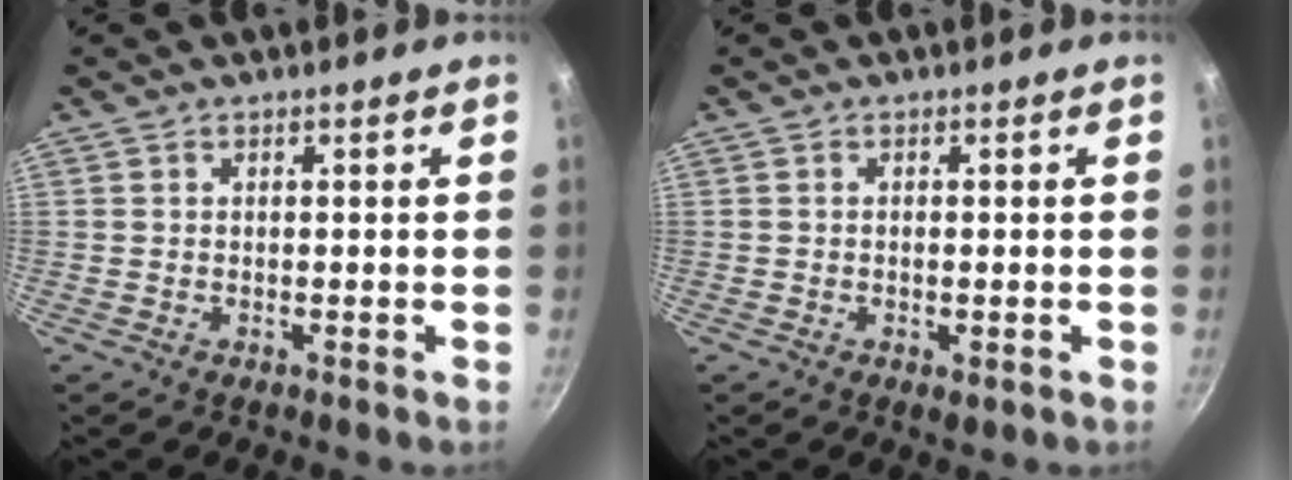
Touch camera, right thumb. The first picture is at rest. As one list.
[{"total": 1.8, "force": [-0.5, 0.6, 1.6], "torque": [-0.030, -0.003, -0.009]}]